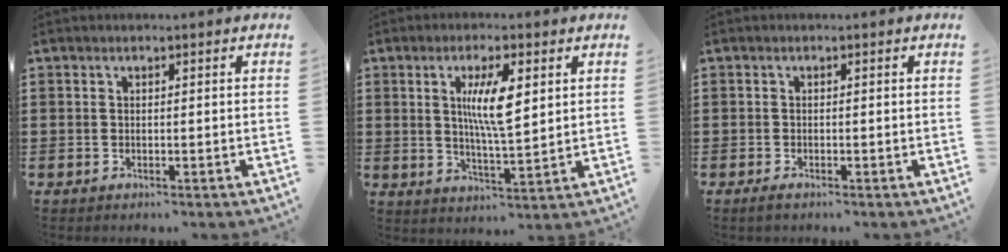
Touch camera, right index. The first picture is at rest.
{"total": 8.0, "force": [2.2, 2.2, 7.4], "torque": [-0.146, 0.001, 0.032]}
{"total": 0.8, "force": [-0.6, 0.1, 0.5], "torque": [-0.016, -0.008, -0.012]}